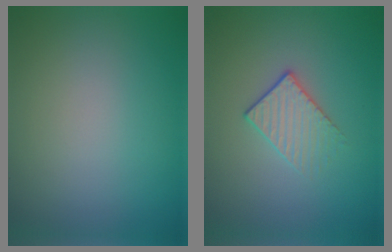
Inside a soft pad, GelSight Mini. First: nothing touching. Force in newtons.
{"total": 1.8, "press": 1.4, "slide": 1.1}